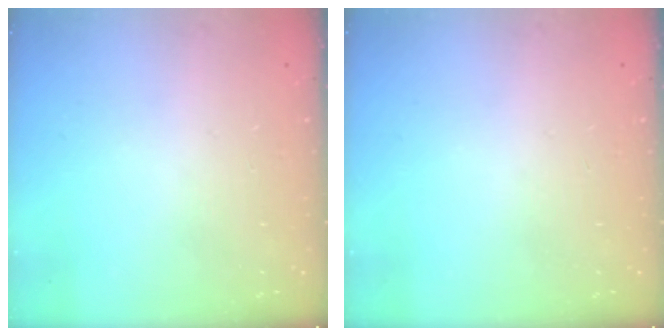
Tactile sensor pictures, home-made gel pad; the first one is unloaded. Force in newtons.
{"total": 0.0}